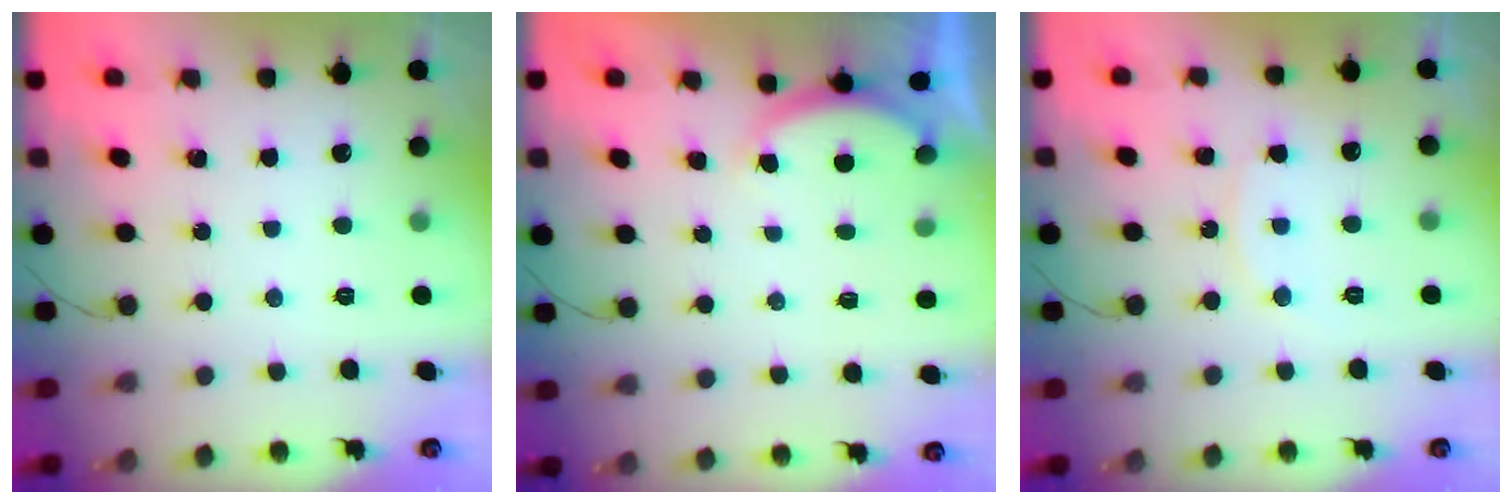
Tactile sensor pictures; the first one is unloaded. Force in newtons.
{"total": 2.3, "press": 2.2, "slide": 0.6}
{"total": 8.2, "press": 8.1, "slide": 0.5}